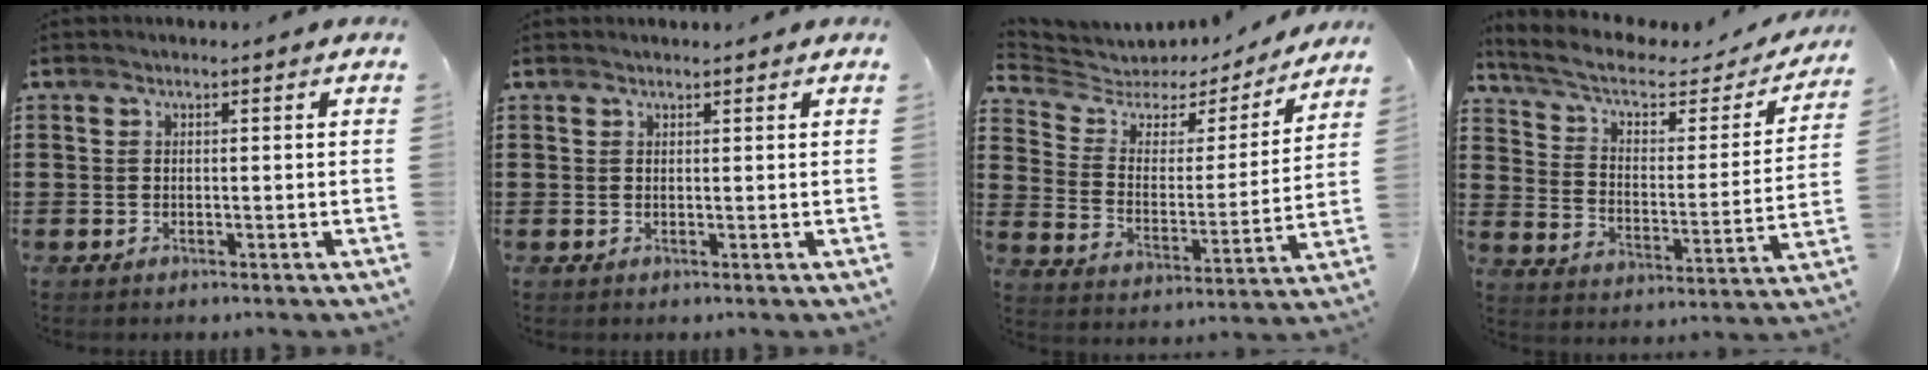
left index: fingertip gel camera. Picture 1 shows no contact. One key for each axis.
{"total": 0.5, "fx": 0.5, "fy": 0.0, "fz": 0.1, "tx": -0.002, "ty": 0.000, "tz": 0.010}
{"total": 4.4, "fx": 3.5, "fy": 2.4, "fz": 0.9, "tx": -0.048, "ty": -0.026, "tz": 0.054}
{"total": 6.0, "fx": 4.2, "fy": 2.3, "fz": 3.6, "tx": -0.088, "ty": -0.024, "tz": 0.067}